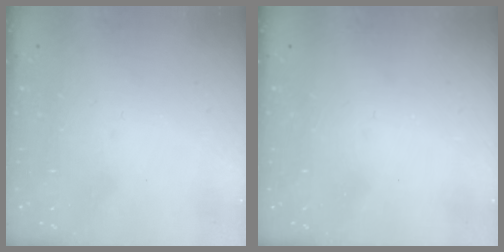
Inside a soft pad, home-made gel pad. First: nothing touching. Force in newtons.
{"total": 1.5, "press": 1.3, "slide": 0.9}